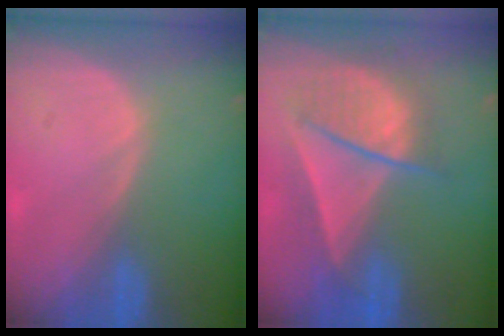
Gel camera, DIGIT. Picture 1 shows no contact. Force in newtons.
{"total": 7.8, "press": 7.3, "slide": 2.7}